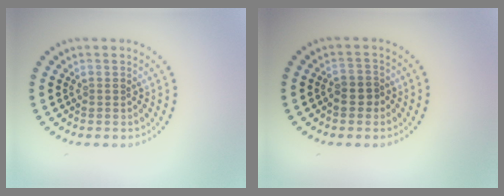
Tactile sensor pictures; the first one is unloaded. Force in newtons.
{"total": 2.0, "press": 1.8, "slide": 0.9}